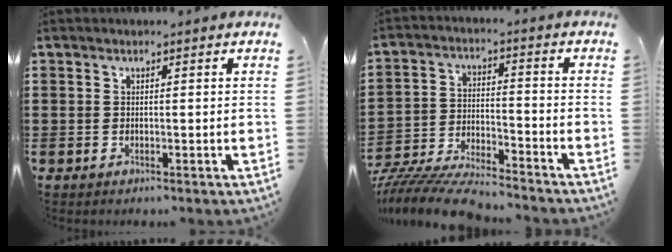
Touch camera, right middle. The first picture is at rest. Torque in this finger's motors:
{"motor_torque": [1.74, -0.08, 0.21, 0.21]}